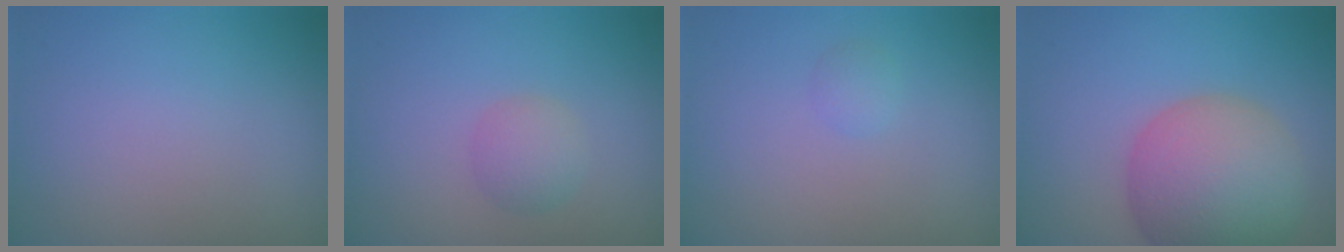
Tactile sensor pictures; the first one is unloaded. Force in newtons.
{"total": 2.0, "press": 2.0, "slide": 0.0}
{"total": 0.8, "press": 0.8, "slide": 0.1}
{"total": 9.4, "press": 9.4, "slide": 0.6}